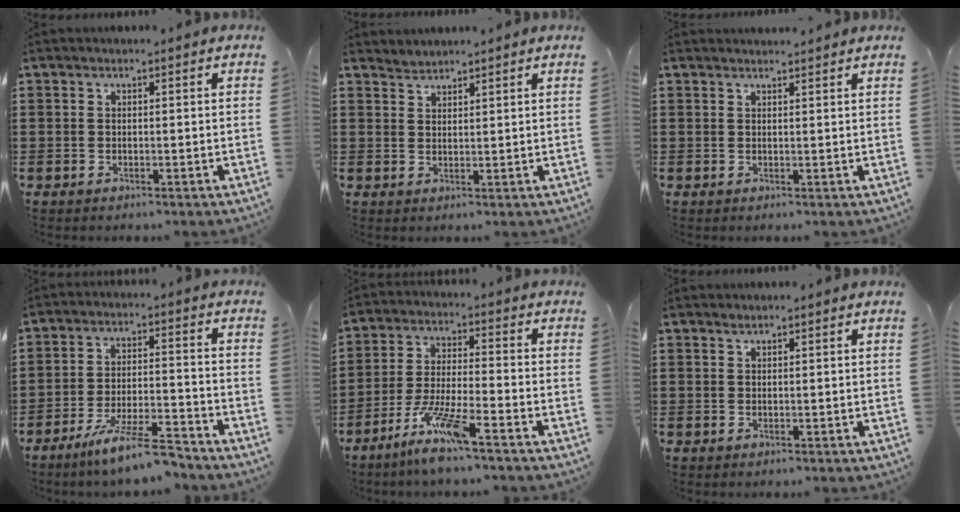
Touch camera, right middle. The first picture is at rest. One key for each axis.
{"total": 1.7, "fx": 1.6, "fy": -0.2, "fz": -0.5, "tx": 0.004, "ty": 0.002, "tz": 0.033}
{"total": 1.4, "fx": 1.4, "fy": -0.3, "fz": 0.1, "tx": -0.002, "ty": -0.003, "tz": 0.027}
{"total": 8.4, "fx": -7.1, "fy": 0.4, "fz": 4.6, "tx": -0.095, "ty": -0.006, "tz": -0.135}
{"total": 7.9, "fx": -5.9, "fy": 0.3, "fz": 5.3, "tx": -0.108, "ty": -0.010, "tz": -0.110}
{"total": 0.7, "fx": 0.7, "fy": 0.0, "fz": 0.1, "tx": -0.004, "ty": -0.002, "tz": 0.014}